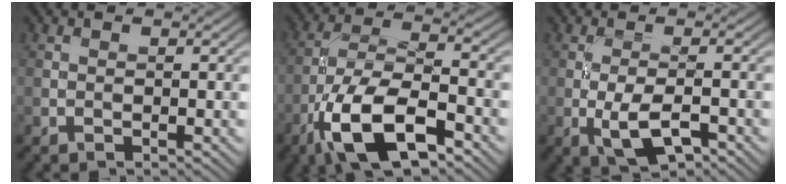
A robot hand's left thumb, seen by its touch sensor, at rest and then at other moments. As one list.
[{"total": 12.9, "force": [-6.9, 5.0, 9.7], "torque": [-0.192, -0.005, -0.144]}, {"total": 5.3, "force": [-2.0, 1.9, 4.5], "torque": [-0.091, -0.002, -0.039]}]